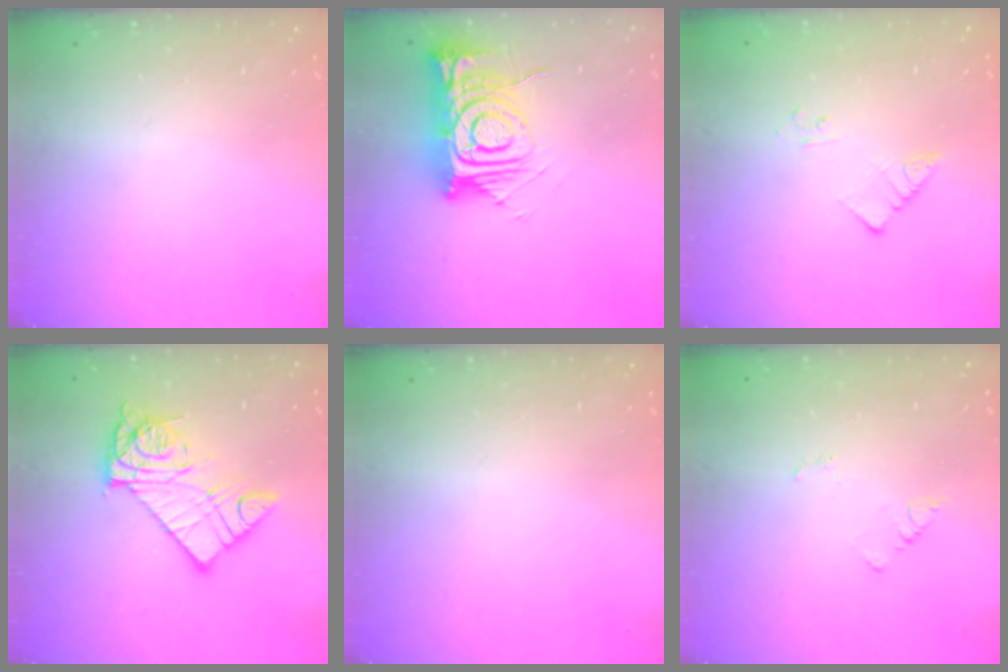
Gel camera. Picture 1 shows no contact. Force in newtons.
{"total": 13.6, "press": 13.5, "slide": 1.3}
{"total": 2.2, "press": 2.2, "slide": 0.2}
{"total": 11.5, "press": 11.4, "slide": 1.0}
{"total": 0.0}
{"total": 2.9, "press": 2.9, "slide": 0.3}